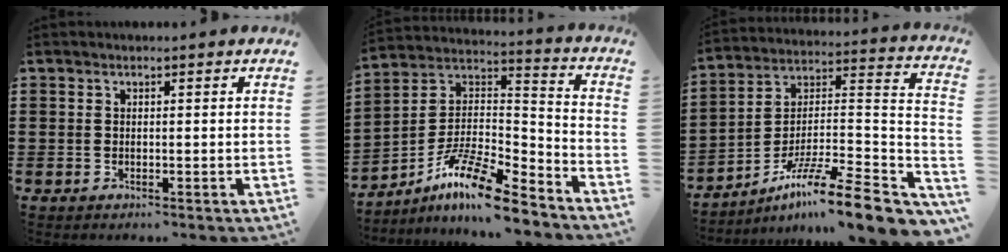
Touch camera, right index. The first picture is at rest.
{"total": 11.7, "force": [-9.3, 1.9, 6.8], "torque": [-0.130, 0.014, -0.184]}
{"total": 12.7, "force": [-9.0, 1.4, 8.8], "torque": [-0.138, 0.009, -0.165]}